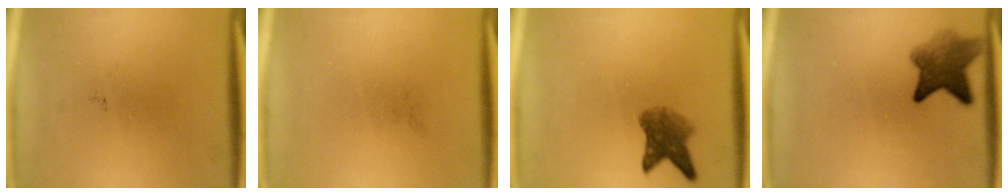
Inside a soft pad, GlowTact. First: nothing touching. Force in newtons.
{"total": 0.0}
{"total": 4.9}
{"total": 6.2}